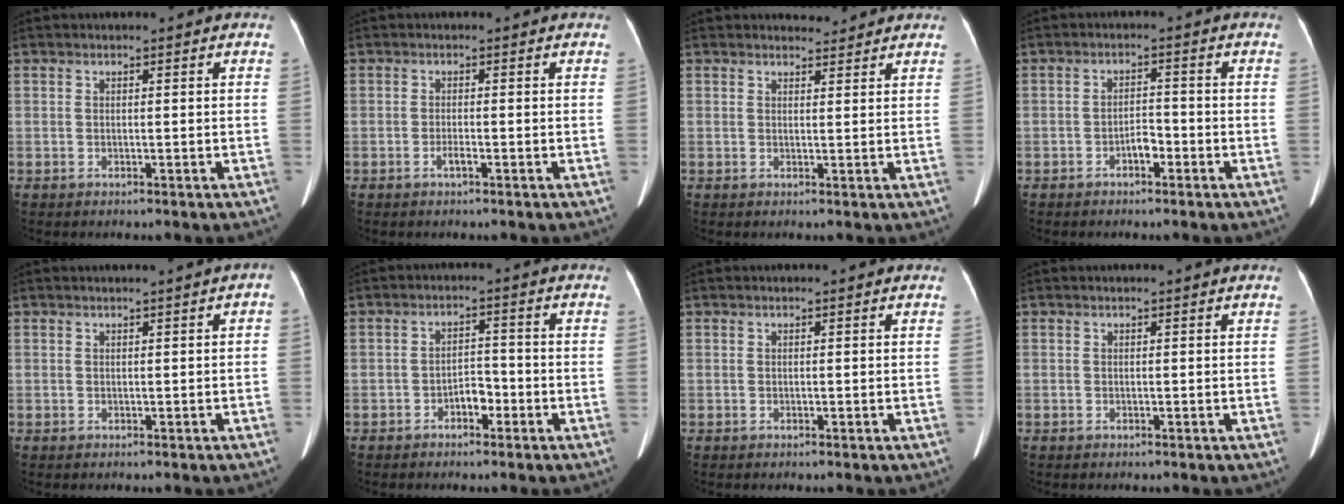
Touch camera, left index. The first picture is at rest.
{"total": 1.0, "force": [-0.8, 0.1, 0.7], "torque": [-0.018, -0.003, -0.015]}
{"total": 2.4, "force": [2.3, 0.5, 0.0], "torque": [-0.006, -0.002, 0.029]}
{"total": 2.5, "force": [-1.6, 1.1, 1.5], "torque": [-0.024, 0.003, -0.030]}
{"total": 1.1, "force": [0.3, 0.4, 1.0], "torque": [-0.008, 0.013, 0.006]}
{"total": 3.0, "force": [-1.9, 1.6, 1.8], "torque": [-0.028, 0.006, -0.035]}
{"total": 0.0}
{"total": 0.0}